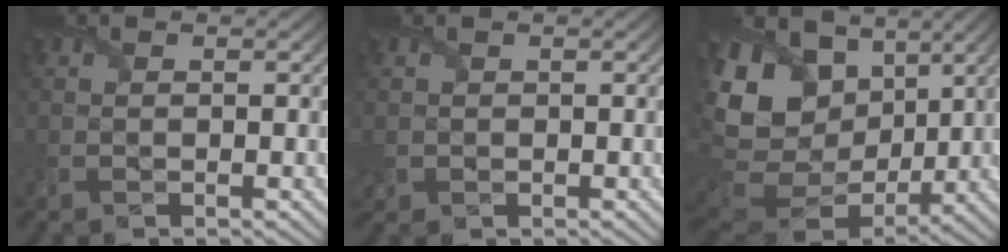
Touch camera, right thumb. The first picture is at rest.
{"total": 1.6, "force": [0.2, 1.6, 0.3], "torque": [-0.015, -0.002, 0.001]}
{"total": 18.7, "force": [4.5, 13.7, 11.9], "torque": [-0.290, 0.006, 0.111]}